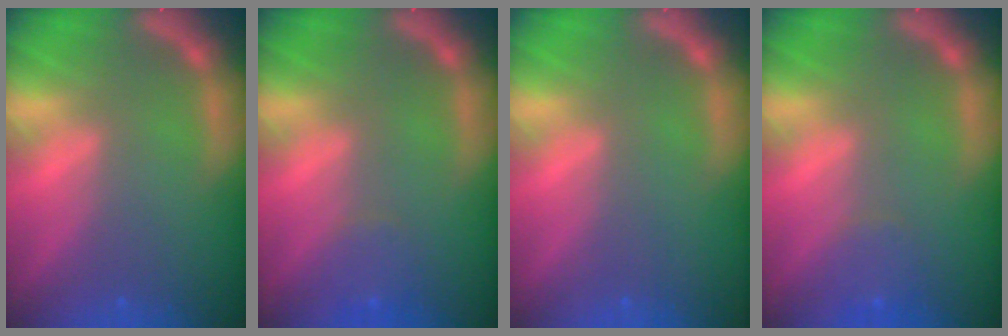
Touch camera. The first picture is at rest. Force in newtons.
{"total": 1.9}
{"total": 0.0}
{"total": 1.9}